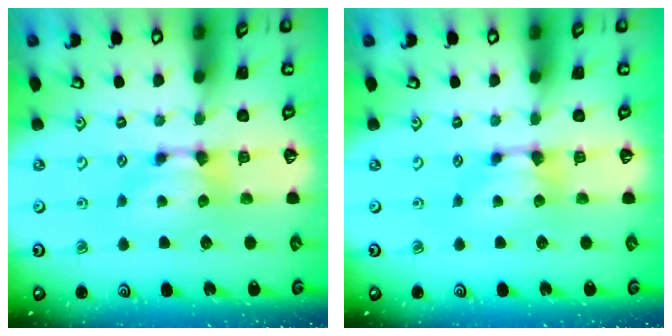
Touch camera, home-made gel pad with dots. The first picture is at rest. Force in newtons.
{"total": 0.0}